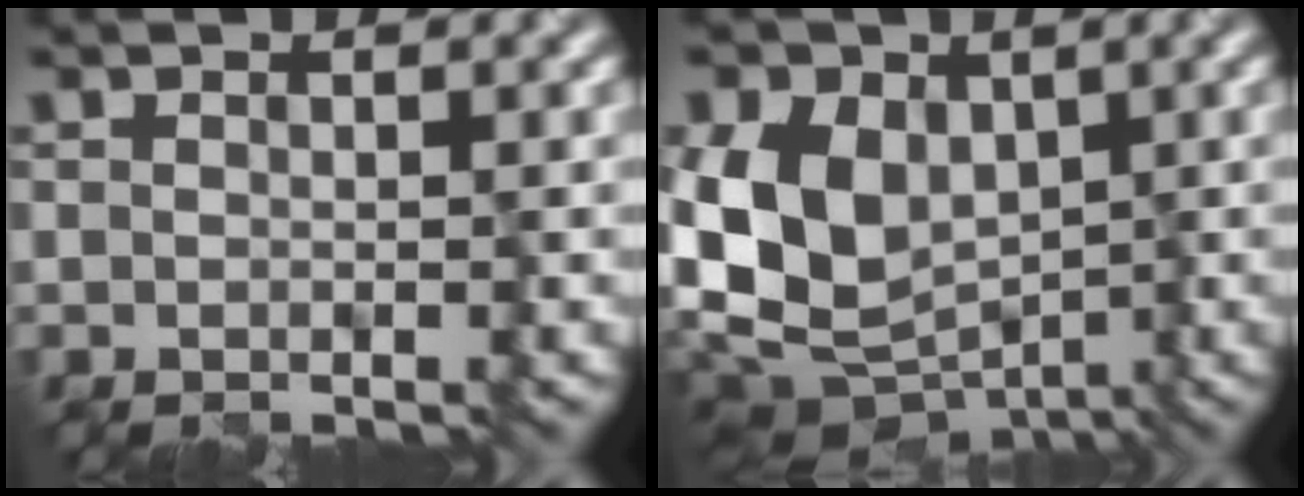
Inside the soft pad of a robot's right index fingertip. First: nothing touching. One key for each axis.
{"total": 9.9, "fx": -0.9, "fy": 7.3, "fz": 6.6, "tx": -0.113, "ty": 0.011, "tz": -0.023}